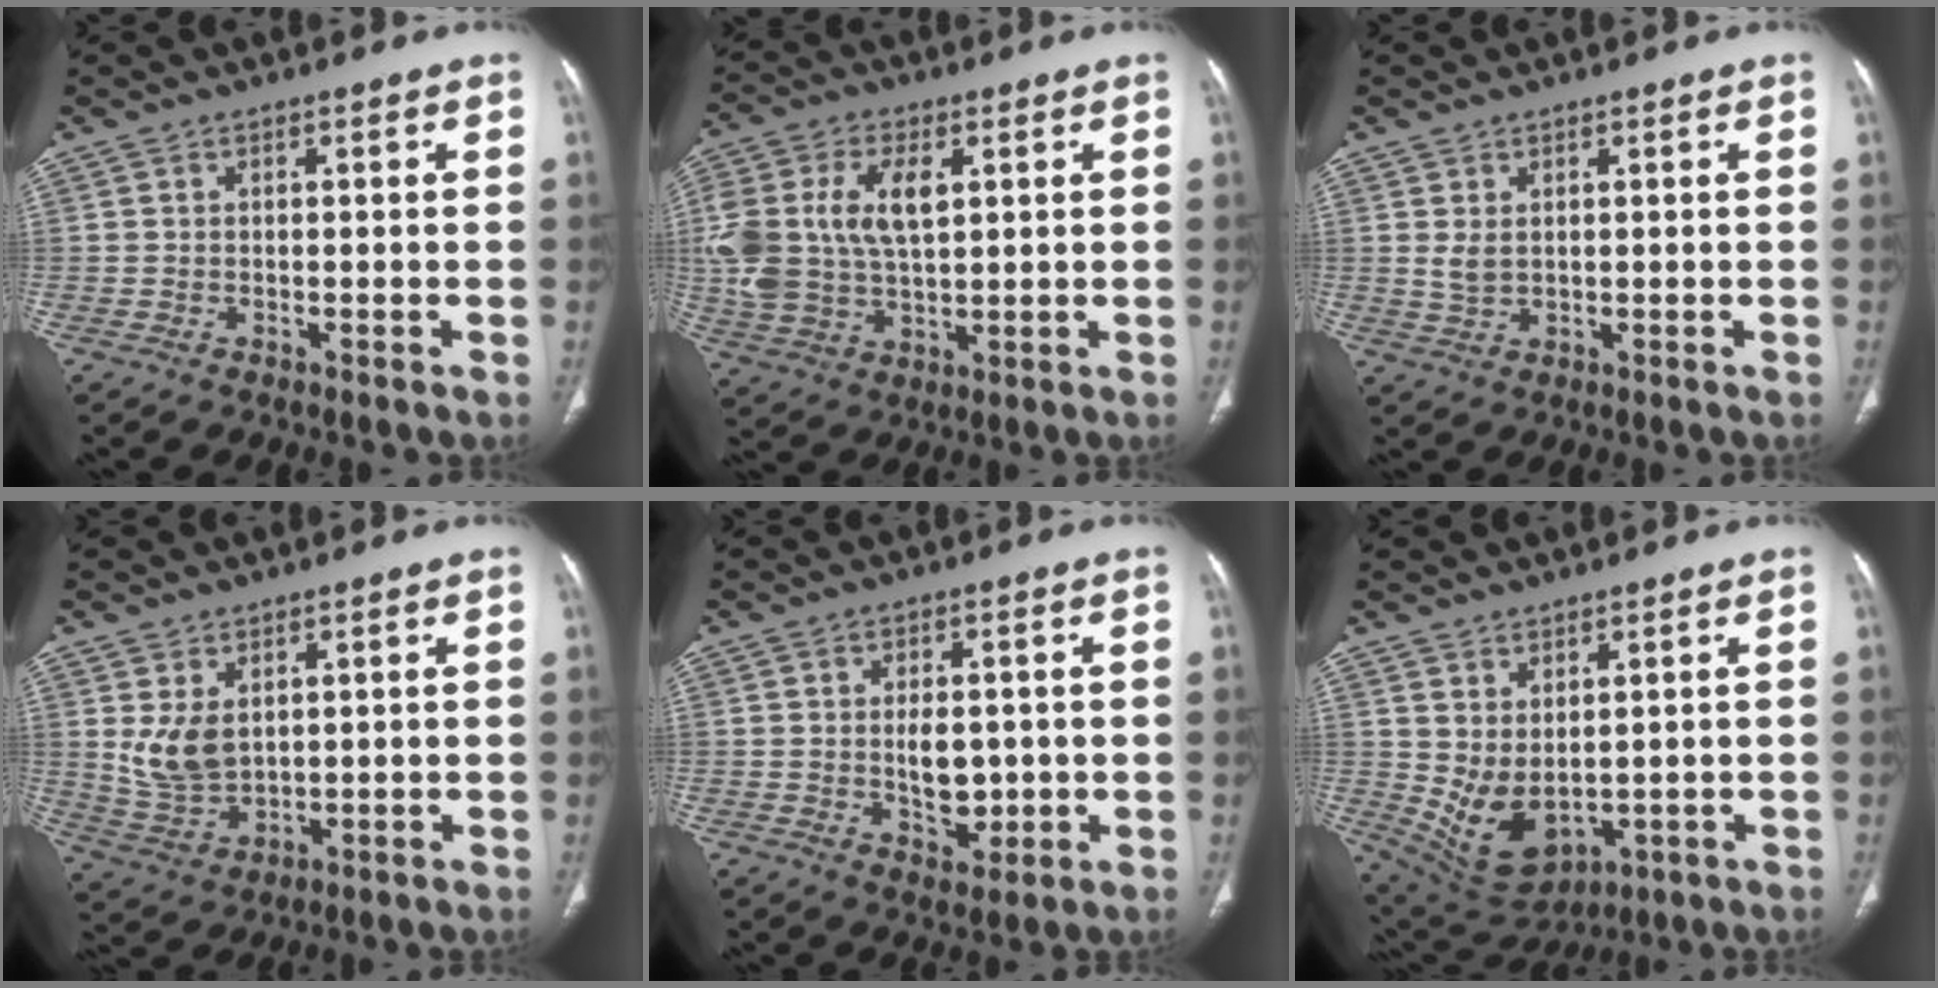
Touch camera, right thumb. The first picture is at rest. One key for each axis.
{"total": 16.0, "fx": 3.2, "fy": 9.6, "fz": 12.4, "tx": -0.277, "ty": 0.002, "tz": 0.066}
{"total": 2.3, "fx": 0.8, "fy": 1.5, "fz": 1.6, "tx": -0.028, "ty": -0.003, "tz": 0.023}
{"total": 7.0, "fx": 2.1, "fy": 4.5, "fz": 4.9, "tx": -0.089, "ty": -0.014, "tz": 0.058}
{"total": 6.3, "fx": -0.2, "fy": 3.9, "fz": 4.9, "tx": -0.053, "ty": -0.004, "tz": 0.006}
{"total": 9.2, "fx": 0.7, "fy": 5.7, "fz": 7.2, "tx": -0.116, "ty": -0.017, "tz": 0.047}